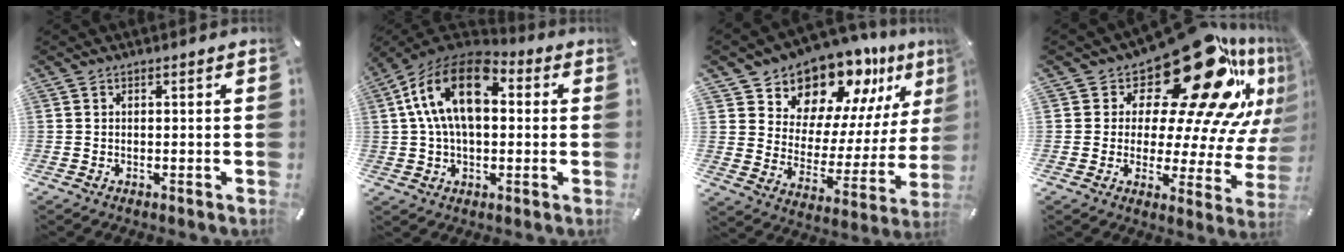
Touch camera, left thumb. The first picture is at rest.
{"total": 16.7, "force": [4.0, 10.3, 12.6], "torque": [-0.256, 0.004, 0.070]}
{"total": 14.8, "force": [13.1, 6.5, 1.8], "torque": [-0.032, -0.141, 0.227]}
{"total": 28.3, "force": [16.1, 12.3, 19.7], "torque": [-0.252, -0.128, 0.270]}